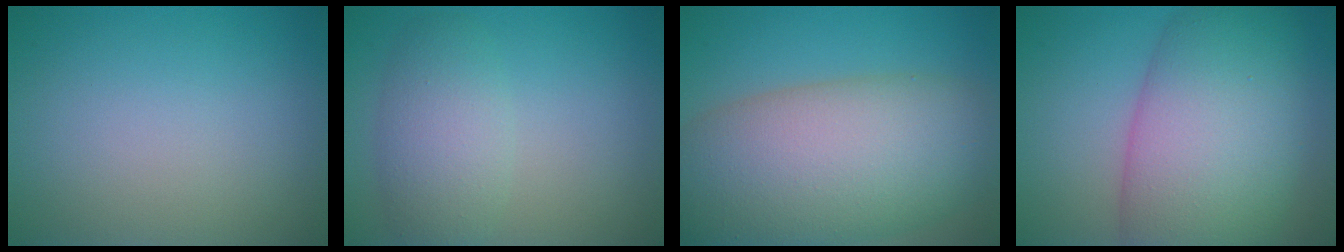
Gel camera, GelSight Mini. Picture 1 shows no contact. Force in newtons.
{"total": 4.1, "press": 4.1, "slide": 0.4}
{"total": 13.0, "press": 13.0, "slide": 0.4}
{"total": 12.2, "press": 12.2, "slide": 0.3}